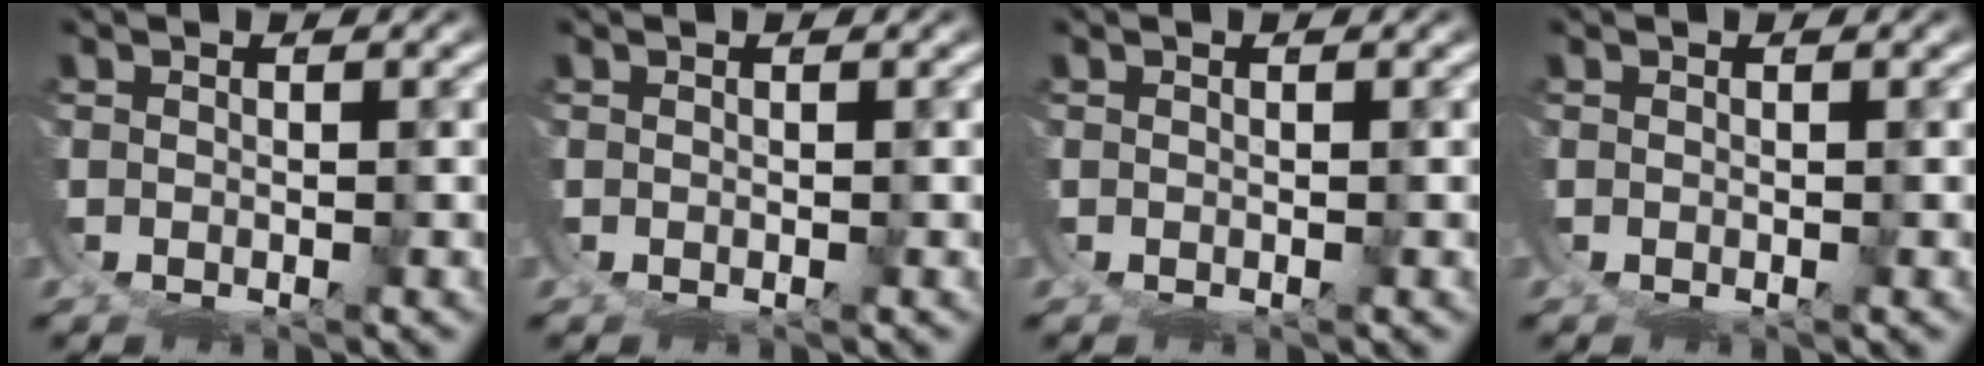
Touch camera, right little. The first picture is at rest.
{"total": 0.0}
{"total": 0.0}
{"total": 0.0}